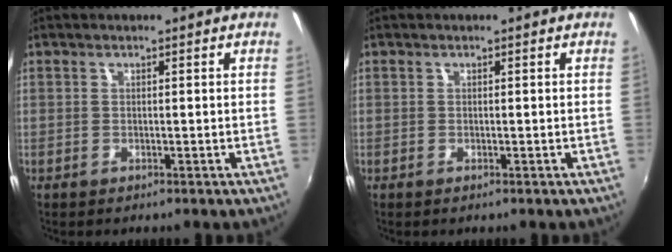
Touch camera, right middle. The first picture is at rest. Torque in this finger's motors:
{"motor_torque": [0.09, -0.08, 0.01, 0.00]}